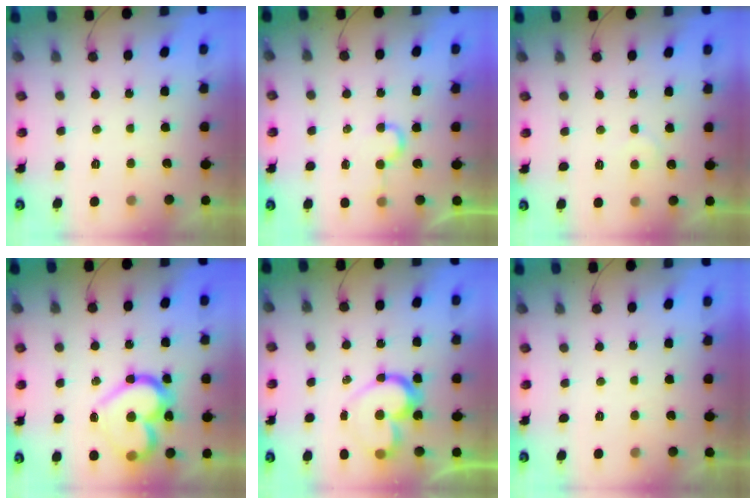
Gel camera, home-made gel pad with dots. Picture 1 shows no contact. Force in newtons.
{"total": 3.6, "press": 3.5, "slide": 0.3}
{"total": 5.0, "press": 5.0, "slide": 0.4}
{"total": 19.5, "press": 19.4, "slide": 2.0}
{"total": 14.7, "press": 14.6, "slide": 1.1}
{"total": 1.7, "press": 1.7, "slide": 0.0}